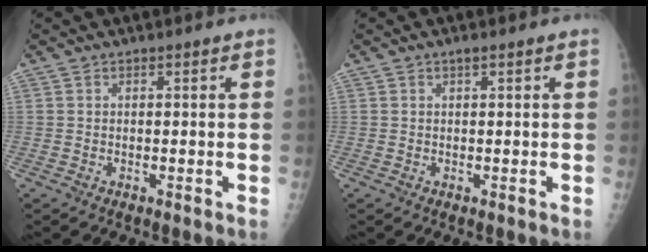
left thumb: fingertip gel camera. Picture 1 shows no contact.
{"total": 0.7, "force": [0.4, 0.1, 0.6], "torque": [-0.012, 0.004, 0.005]}